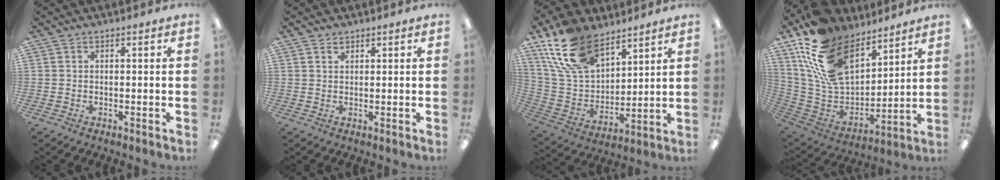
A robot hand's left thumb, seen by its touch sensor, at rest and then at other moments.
{"total": 1.3, "force": [1.1, 0.7, 0.4], "torque": [-0.009, 0.000, 0.021]}
{"total": 18.1, "force": [12.1, 9.9, 9.1], "torque": [-0.193, -0.044, 0.231]}
{"total": 22.0, "force": [13.0, 13.0, 11.9], "torque": [-0.248, -0.064, 0.247]}